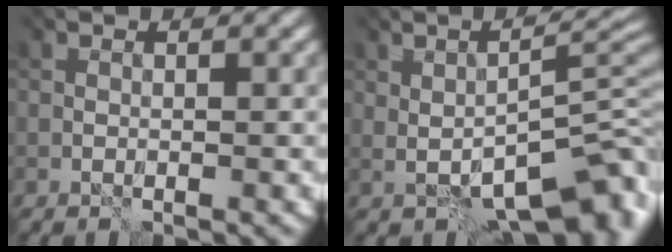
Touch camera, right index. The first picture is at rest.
{"total": 8.2, "force": [-2.8, 3.2, 7.0], "torque": [-0.089, 0.007, -0.041]}